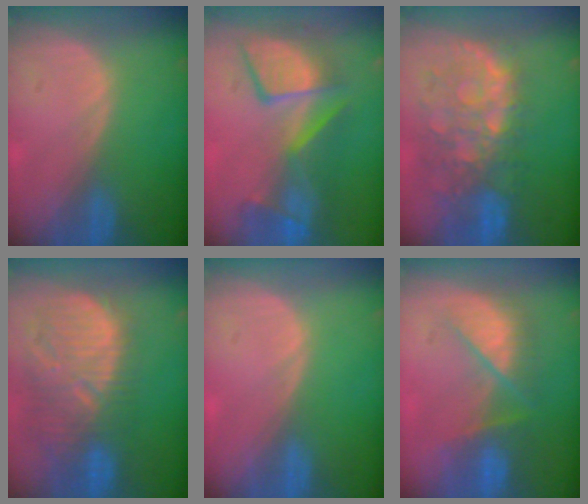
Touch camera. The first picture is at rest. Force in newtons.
{"total": 10.0, "press": 9.6, "slide": 2.7}
{"total": 10.9, "press": 9.5, "slide": 5.2}
{"total": 12.6, "press": 11.2, "slide": 5.8}
{"total": 0.0}
{"total": 7.5, "press": 7.2, "slide": 1.8}